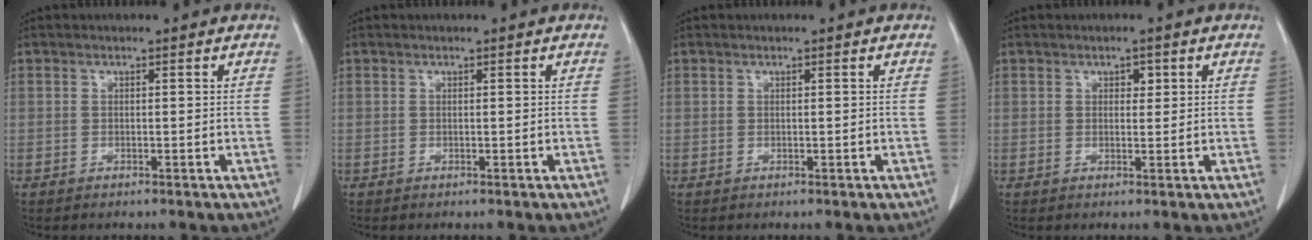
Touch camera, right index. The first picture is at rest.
{"total": 0.0}
{"total": 0.0}
{"total": 1.4, "force": [0.6, 0.9, 0.9], "torque": [-0.009, 0.000, 0.007]}